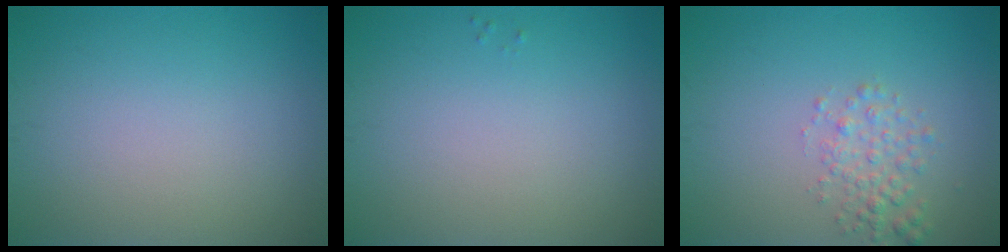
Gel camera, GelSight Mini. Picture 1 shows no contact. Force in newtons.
{"total": 0.0}
{"total": 2.2, "press": 2.2, "slide": 0.1}